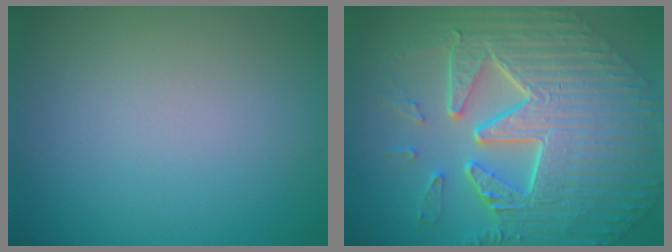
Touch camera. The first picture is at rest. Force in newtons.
{"total": 10.9, "press": 7.3, "slide": 8.0}